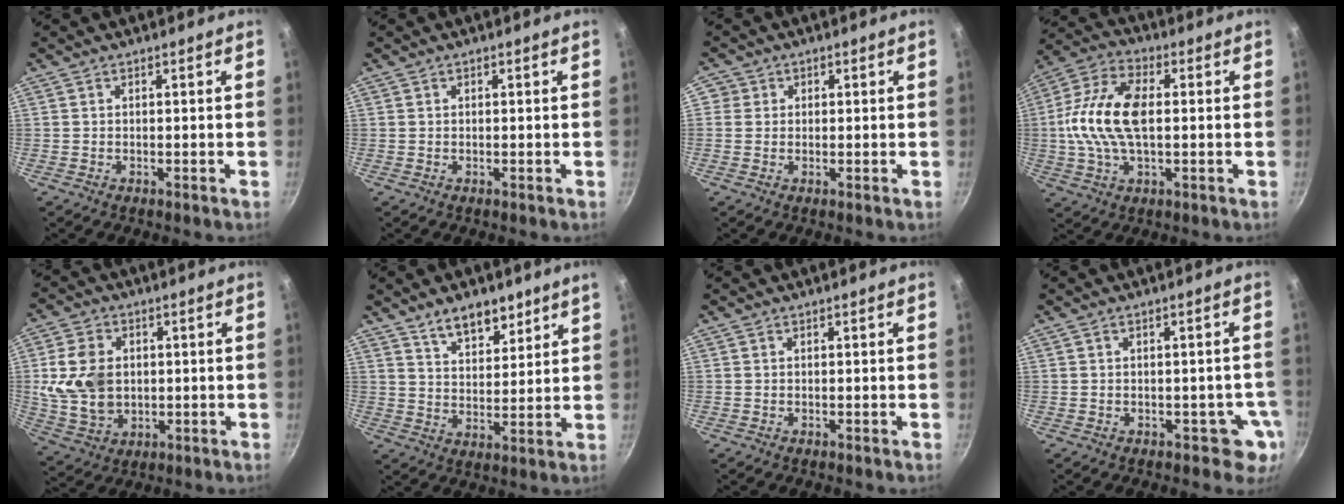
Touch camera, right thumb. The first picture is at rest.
{"total": 0.0}
{"total": 2.3, "force": [0.2, 2.3, 0.3], "torque": [0.018, 0.007, -0.001]}
{"total": 14.8, "force": [0.5, 7.9, 12.5], "torque": [-0.241, 0.025, -0.004]}
{"total": 12.2, "force": [1.0, 9.2, 7.9], "torque": [-0.131, -0.008, 0.028]}
{"total": 8.6, "force": [6.3, 3.5, 4.8], "torque": [-0.055, -0.036, 0.111]}
{"total": 0.0}
{"total": 4.0, "force": [-1.1, 3.0, 2.3], "torque": [0.019, 0.020, -0.005]}